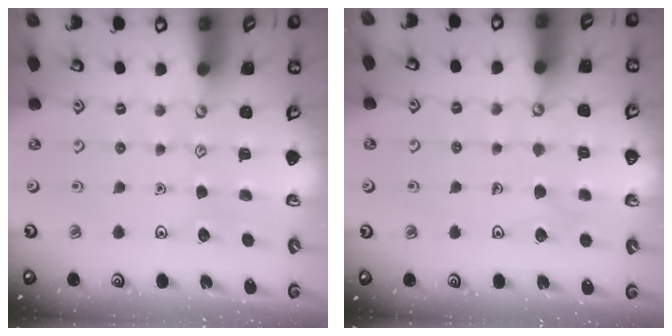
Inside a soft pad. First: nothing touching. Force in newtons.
{"total": 5.0, "press": 5.0, "slide": 0.4}